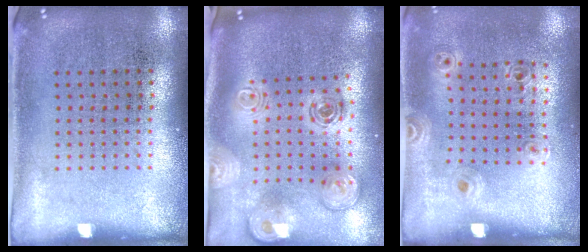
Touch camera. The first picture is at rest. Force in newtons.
{"total": 2.2, "press": 1.8, "slide": 1.4}
{"total": 1.1, "press": 0.9, "slide": 0.6}